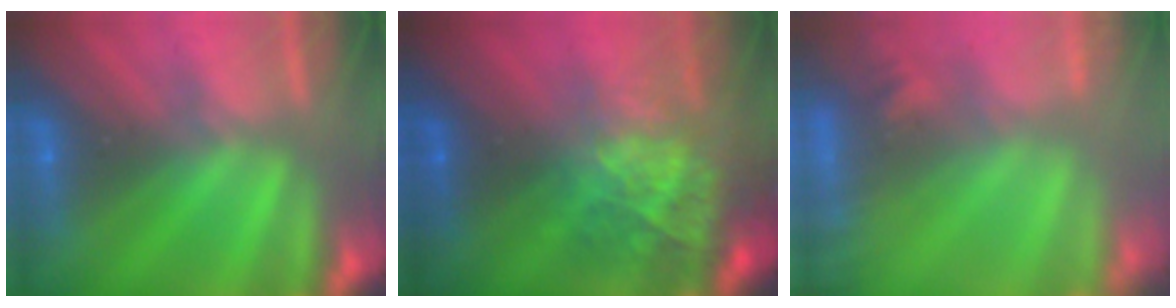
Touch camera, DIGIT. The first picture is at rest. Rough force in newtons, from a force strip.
{"total": 5.9}
{"total": 5.7}